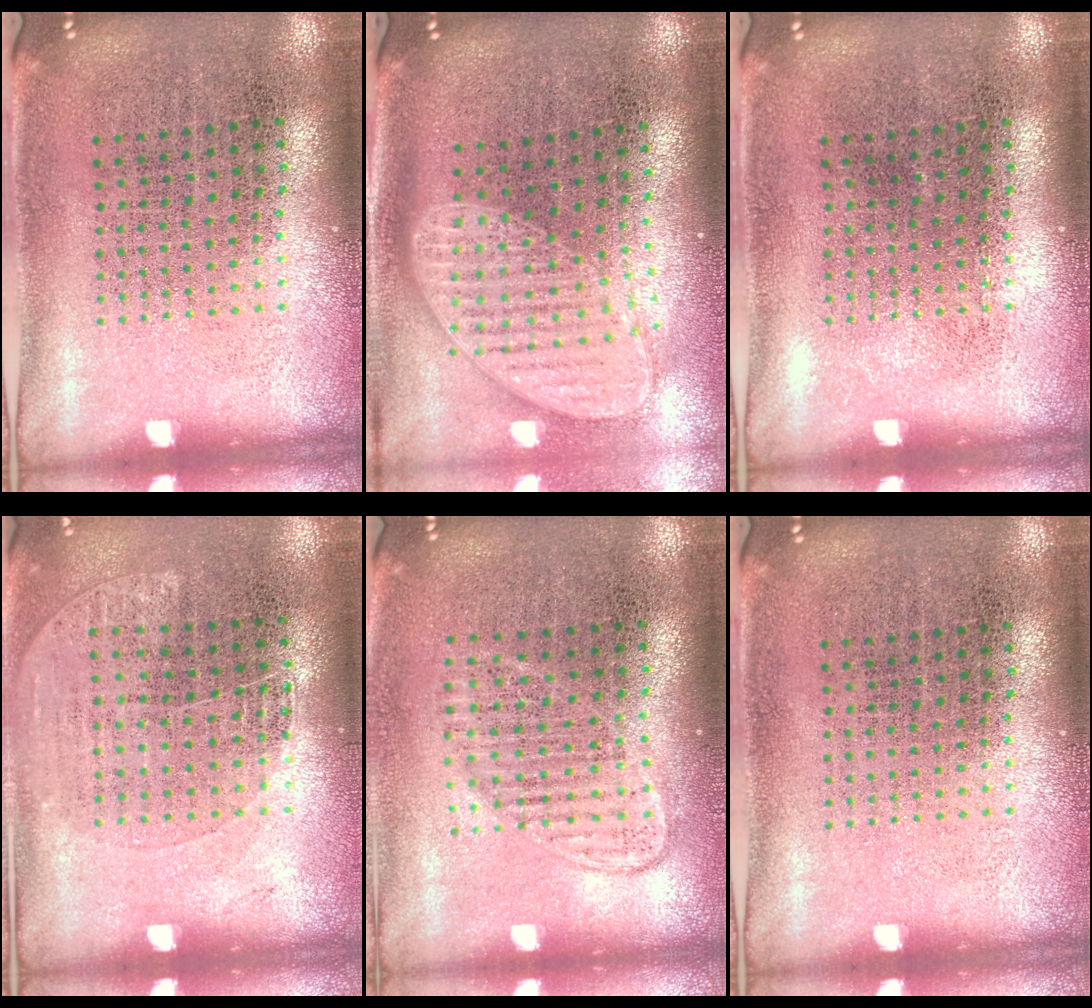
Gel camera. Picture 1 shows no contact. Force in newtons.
{"total": 2.0, "press": 1.6, "slide": 1.2}
{"total": 0.0}
{"total": 1.1, "press": 0.9, "slide": 0.6}
{"total": 1.4, "press": 1.2, "slide": 0.6}
{"total": 0.0}